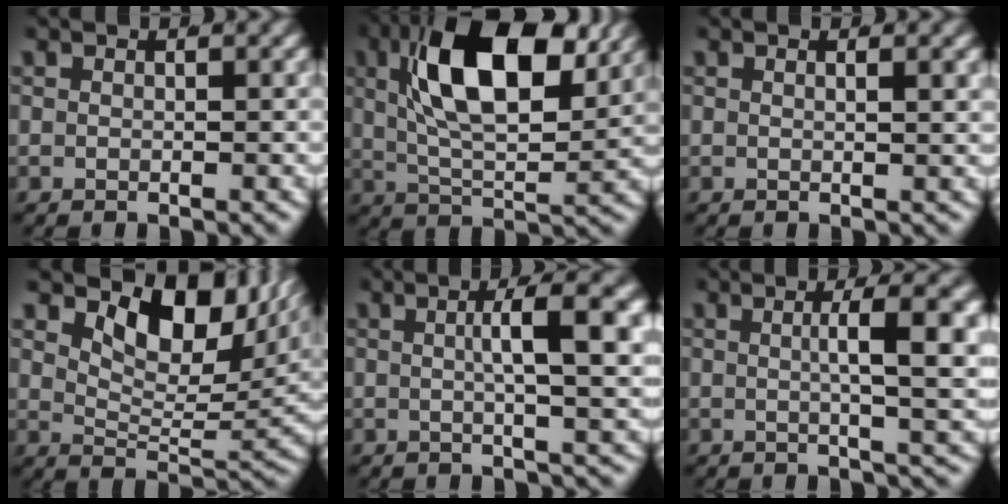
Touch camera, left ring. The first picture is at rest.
{"total": 10.4, "force": [3.8, 4.0, 8.8], "torque": [-0.155, -0.007, 0.067]}
{"total": 1.1, "force": [0.4, -0.5, 0.8], "torque": [-0.011, -0.003, 0.009]}
{"total": 10.0, "force": [4.9, 4.8, 7.3], "torque": [-0.101, 0.002, 0.076]}
{"total": 4.5, "force": [0.7, -0.3, 4.4], "torque": [-0.065, 0.002, 0.014]}
{"total": 4.4, "force": [0.8, -0.3, 4.4], "torque": [-0.063, -0.002, 0.015]}